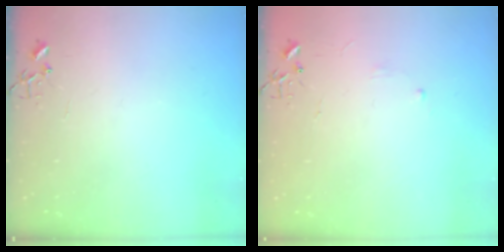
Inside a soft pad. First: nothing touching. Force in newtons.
{"total": 2.9, "press": 2.8, "slide": 0.5}